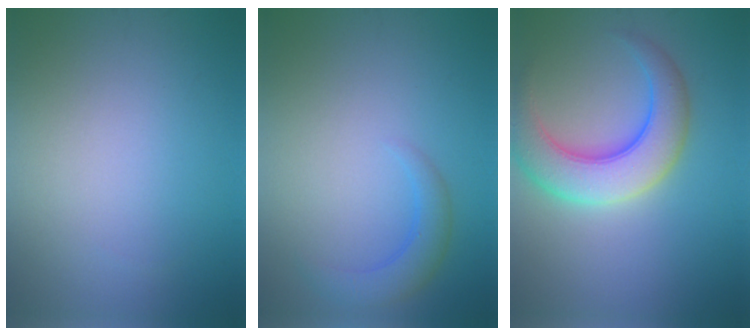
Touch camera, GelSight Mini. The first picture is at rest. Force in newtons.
{"total": 2.6, "press": 2.5, "slide": 0.2}
{"total": 6.9, "press": 6.9, "slide": 0.3}